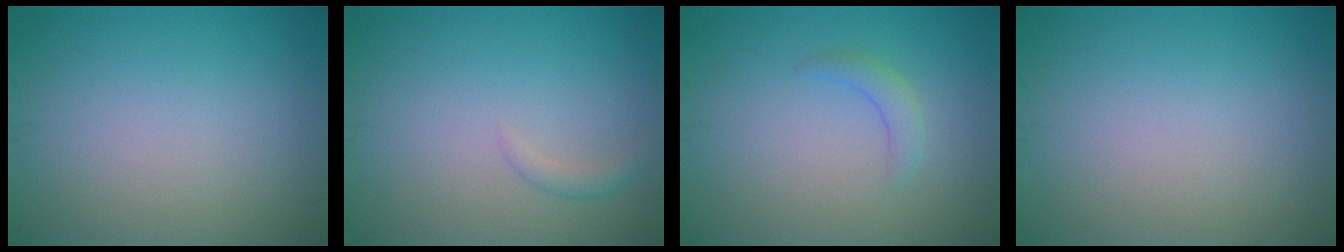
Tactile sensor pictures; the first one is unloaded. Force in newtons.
{"total": 1.0, "press": 1.0, "slide": 0.0}
{"total": 1.5, "press": 1.5, "slide": 0.2}
{"total": 0.0}